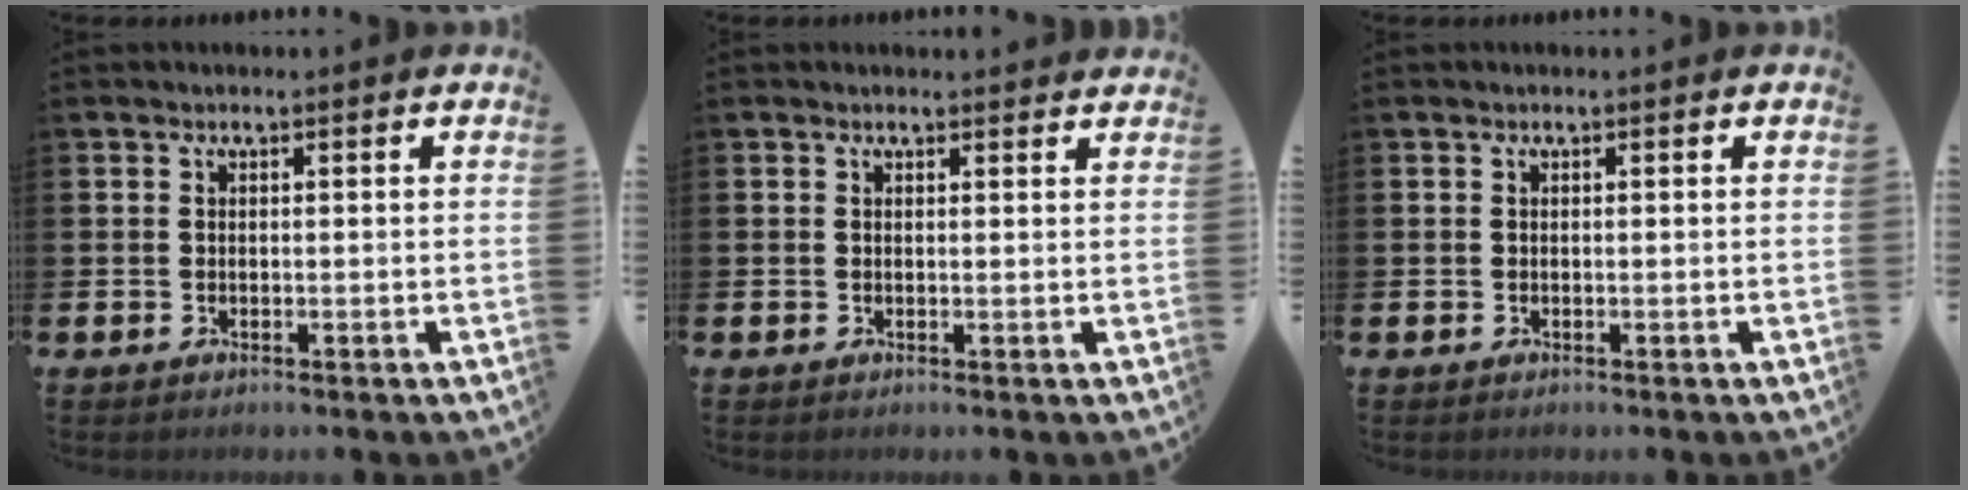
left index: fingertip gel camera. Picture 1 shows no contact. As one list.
[{"total": 0.6, "force": [0.6, 0.1, 0.0], "torque": [0.012, -0.005, 0.009]}, {"total": 0.0}]